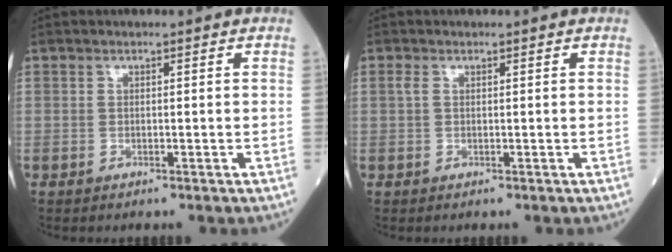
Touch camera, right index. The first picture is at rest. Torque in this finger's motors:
{"motor_torque": [0.19, 0.05, -0.04, 0.00]}